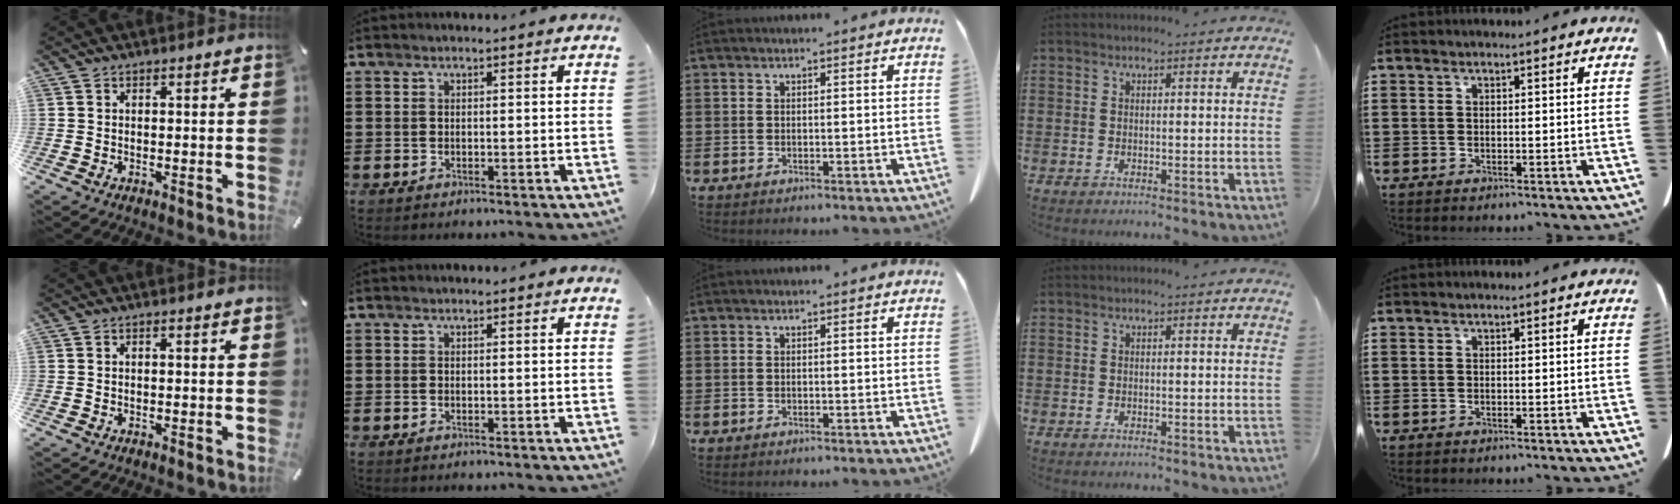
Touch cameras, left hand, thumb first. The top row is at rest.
{}